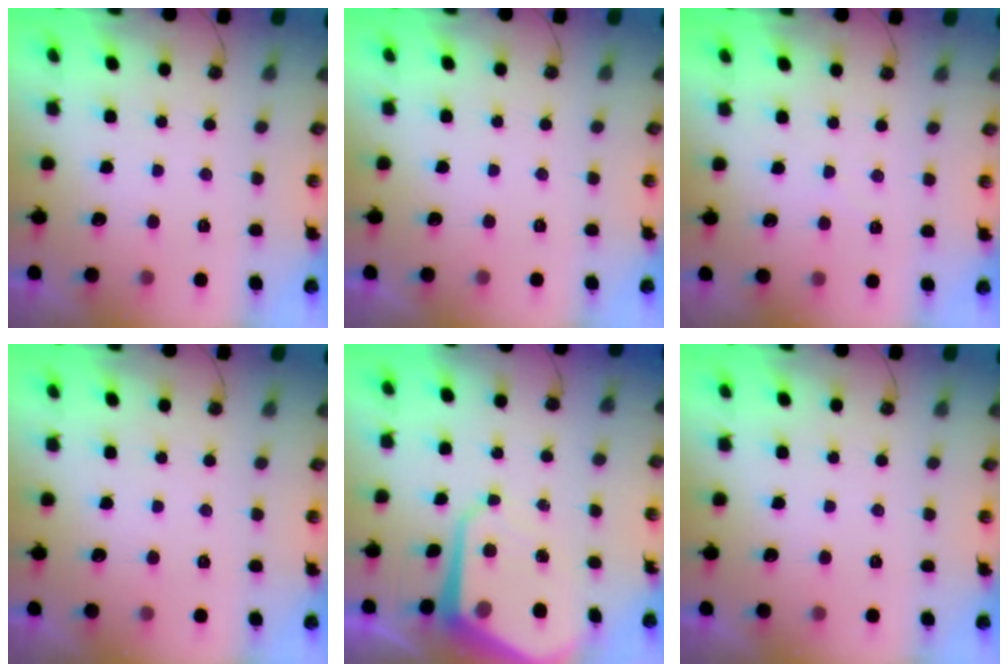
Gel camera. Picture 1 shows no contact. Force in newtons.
{"total": 0.0}
{"total": 2.3, "press": 2.3, "slide": 0.3}
{"total": 0.0}
{"total": 9.0, "press": 9.0, "slide": 0.5}
{"total": 0.0}